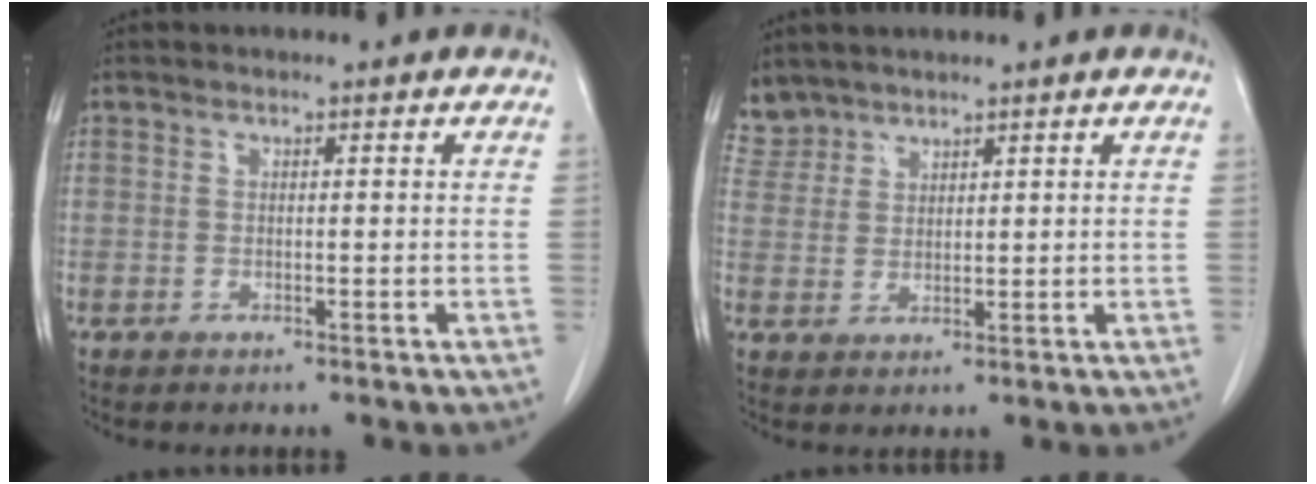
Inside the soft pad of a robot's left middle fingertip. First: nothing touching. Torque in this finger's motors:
{"motor_torque": [0.10, -0.09, 0.00, -0.04]}